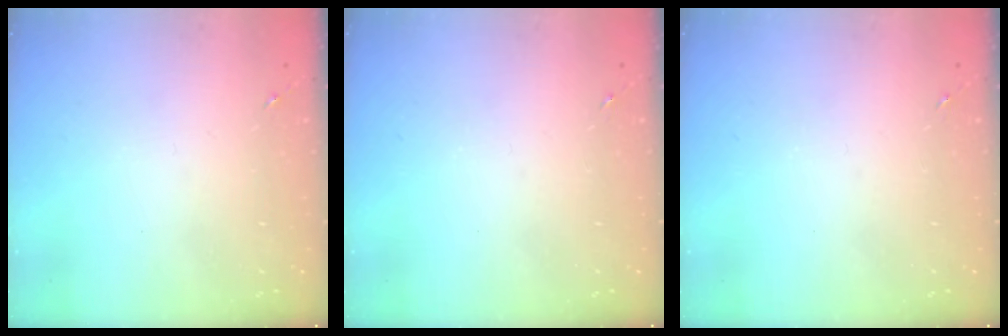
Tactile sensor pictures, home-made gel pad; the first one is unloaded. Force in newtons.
{"total": 0.0}
{"total": 0.0}